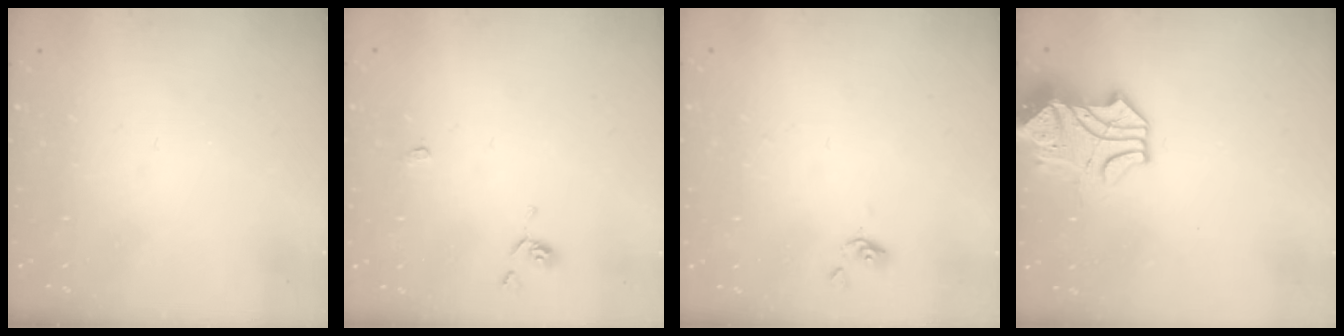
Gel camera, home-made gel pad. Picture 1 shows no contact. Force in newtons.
{"total": 1.8, "press": 1.8, "slide": 0.3}
{"total": 0.0}
{"total": 3.0, "press": 2.8, "slide": 1.1}